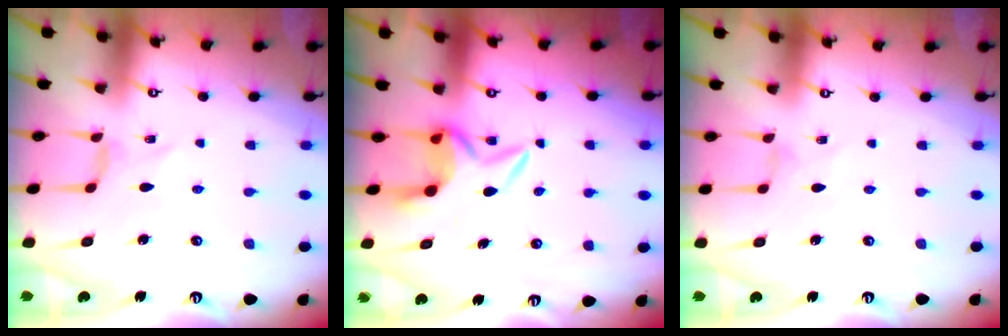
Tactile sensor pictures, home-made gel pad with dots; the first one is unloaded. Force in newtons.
{"total": 7.6, "press": 7.5, "slide": 1.0}
{"total": 0.0}